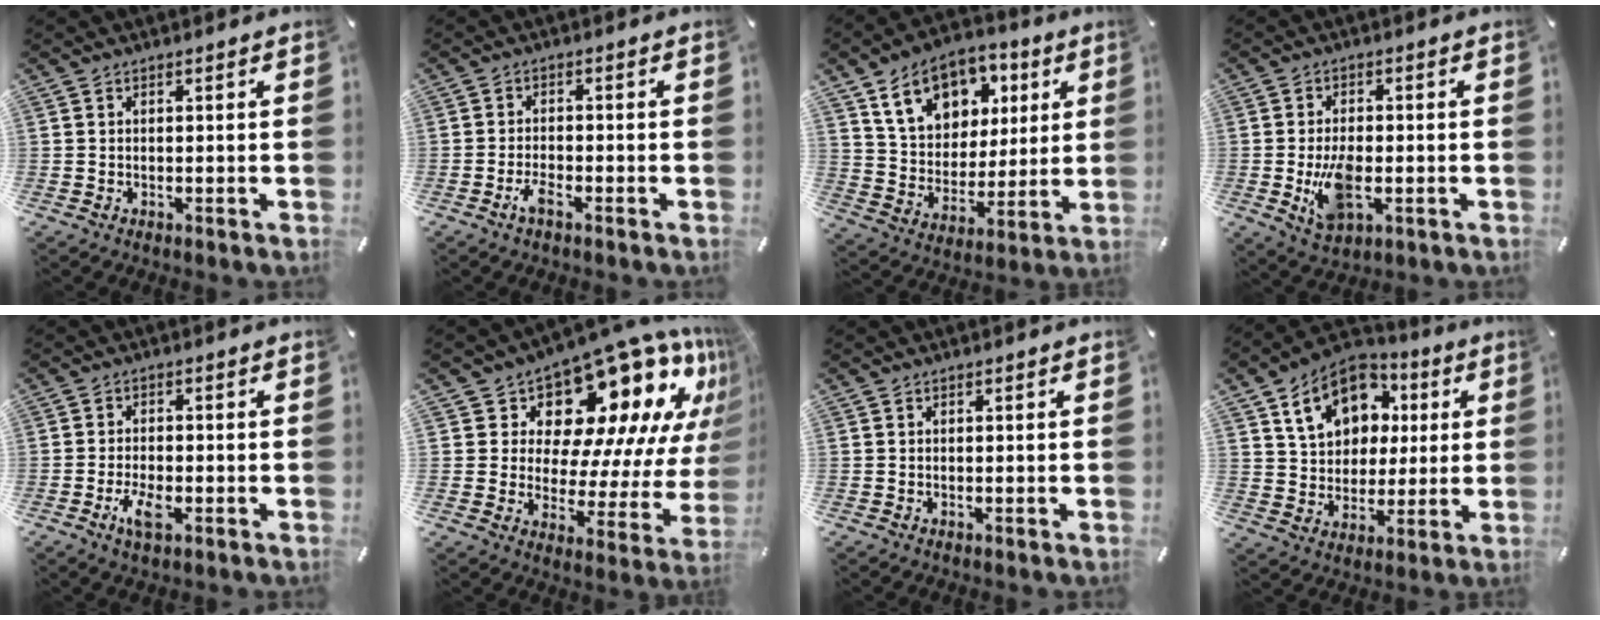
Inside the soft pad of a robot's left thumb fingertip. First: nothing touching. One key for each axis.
{"total": 3.1, "fx": -2.0, "fy": 1.1, "fz": 2.1, "tx": -0.047, "ty": 0.004, "tz": -0.040}
{"total": 15.0, "fx": 7.6, "fy": 11.1, "fz": 6.5, "tx": -0.122, "ty": -0.024, "tz": 0.146}
{"total": 8.7, "fx": -1.6, "fy": 5.0, "fz": 6.9, "tx": -0.145, "ty": -0.005, "tz": -0.029}
{"total": 5.2, "fx": -2.2, "fy": 2.4, "fz": 4.1, "tx": -0.091, "ty": 0.002, "tz": -0.043}
{"total": 19.5, "fx": 13.7, "fy": 9.6, "fz": 9.9, "tx": -0.118, "ty": -0.133, "tz": 0.230}
{"total": 0.0}
{"total": 14.8, "fx": 5.7, "fy": 11.7, "fz": 6.9, "tx": -0.129, "ty": -0.007, "tz": 0.113}